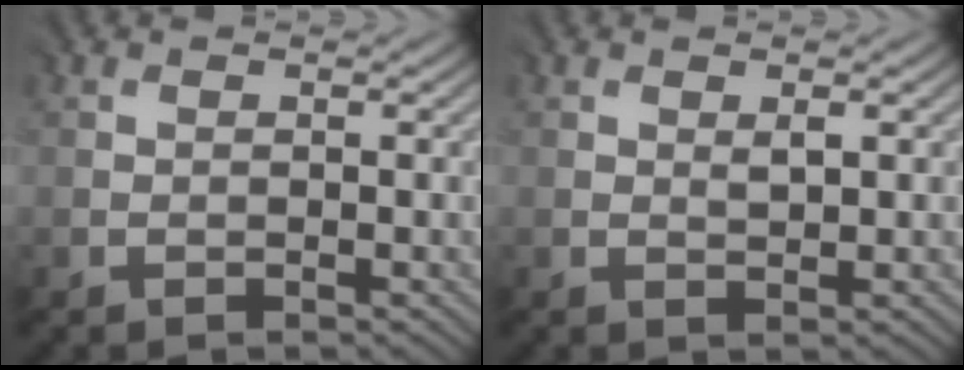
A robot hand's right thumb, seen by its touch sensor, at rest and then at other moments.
{"total": 1.1, "force": [0.7, 0.5, 0.8], "torque": [-0.012, -0.005, 0.015]}